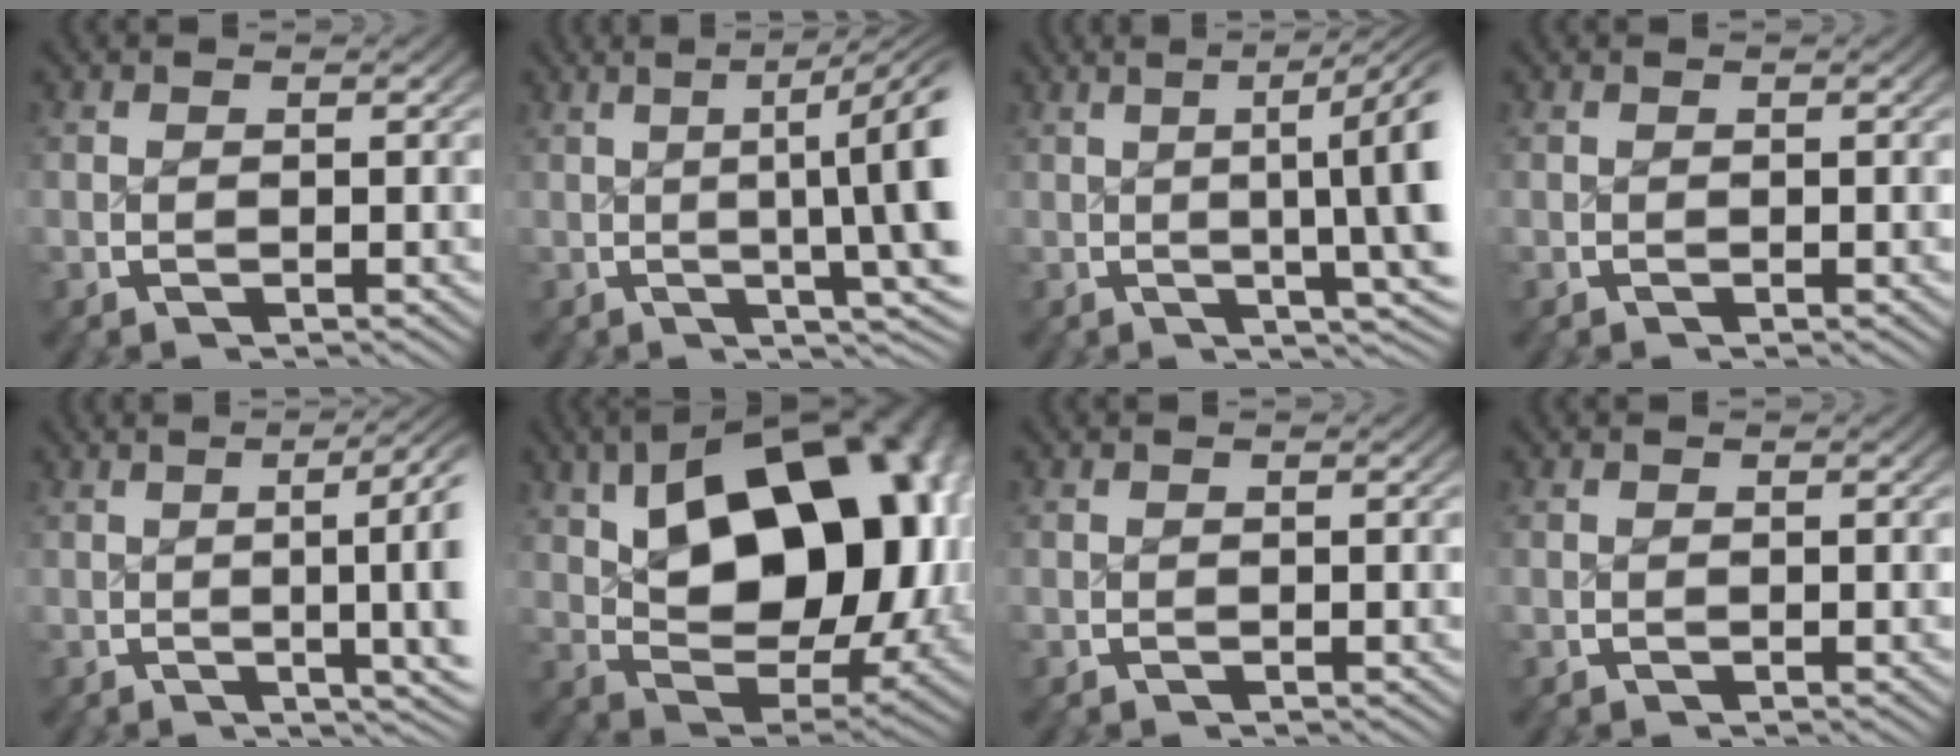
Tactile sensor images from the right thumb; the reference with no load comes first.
{"total": 9.7, "force": [1.4, 3.2, 9.0], "torque": [-0.106, 0.012, 0.011]}
{"total": 8.8, "force": [1.6, 2.8, 8.1], "torque": [-0.095, 0.013, 0.013]}
{"total": 0.0}
{"total": 6.7, "force": [0.9, 2.1, 6.4], "torque": [-0.083, 0.010, 0.005]}
{"total": 19.9, "force": [2.7, 12.0, 15.7], "torque": [-0.231, -0.028, 0.056]}
{"total": 0.0}
{"total": 0.0}